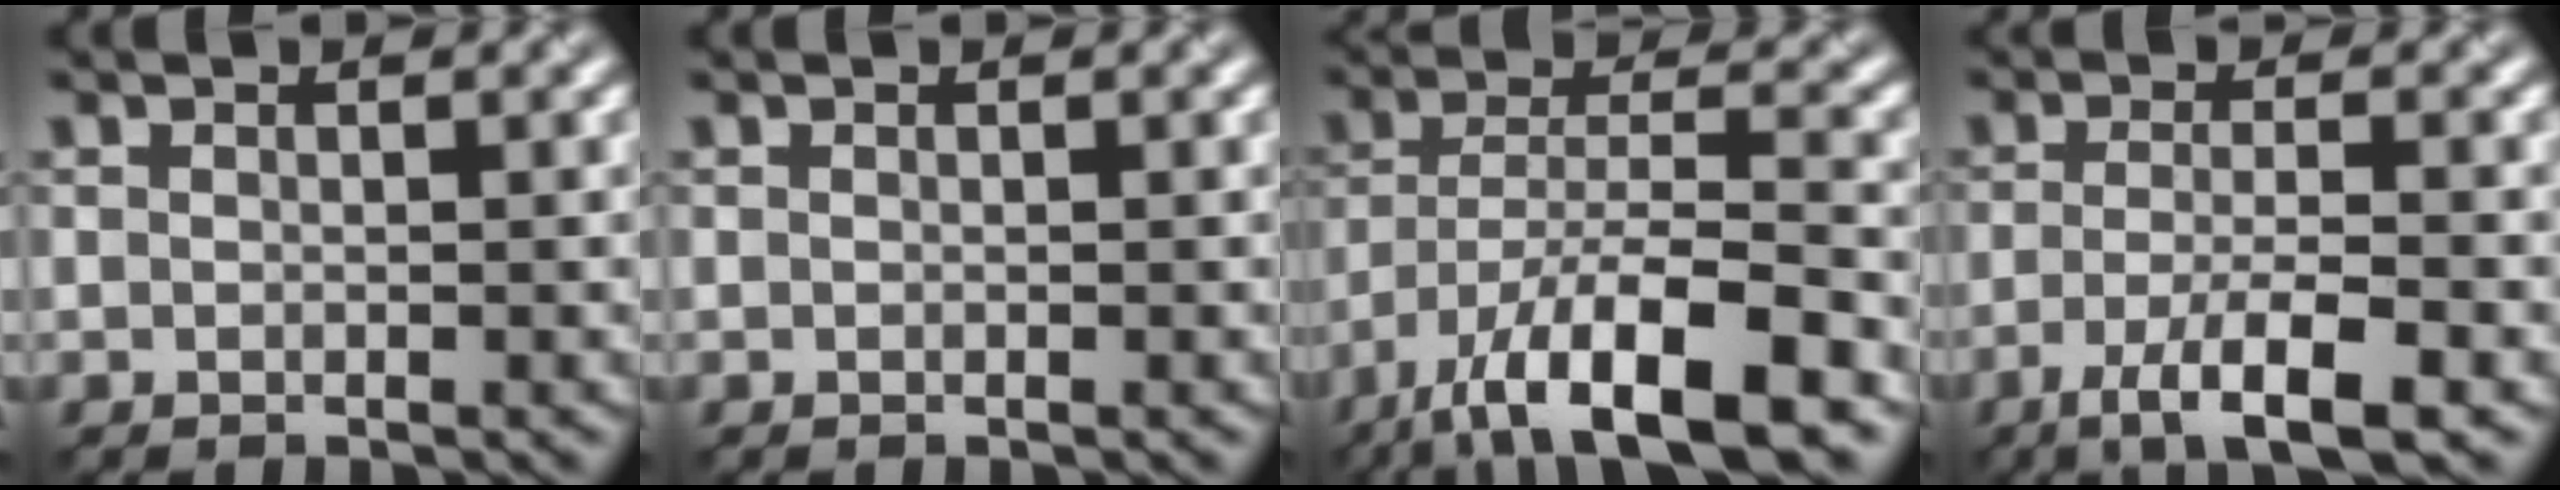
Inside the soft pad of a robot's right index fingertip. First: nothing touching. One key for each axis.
{"total": 0.0}
{"total": 11.2, "fx": -7.1, "fy": 2.9, "fz": 8.1, "tx": -0.133, "ty": 0.005, "tz": -0.128}
{"total": 5.2, "fx": -2.6, "fy": 1.0, "fz": 4.4, "tx": -0.077, "ty": -0.004, "tz": -0.050}